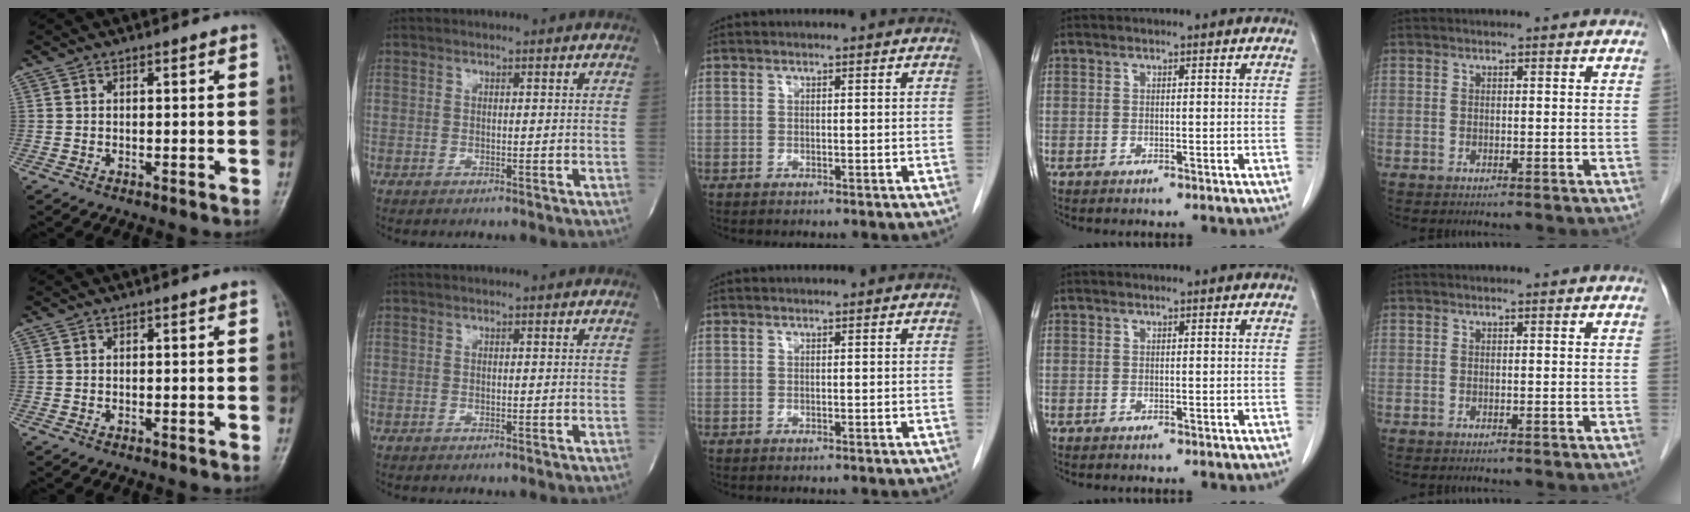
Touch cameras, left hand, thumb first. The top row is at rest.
{}